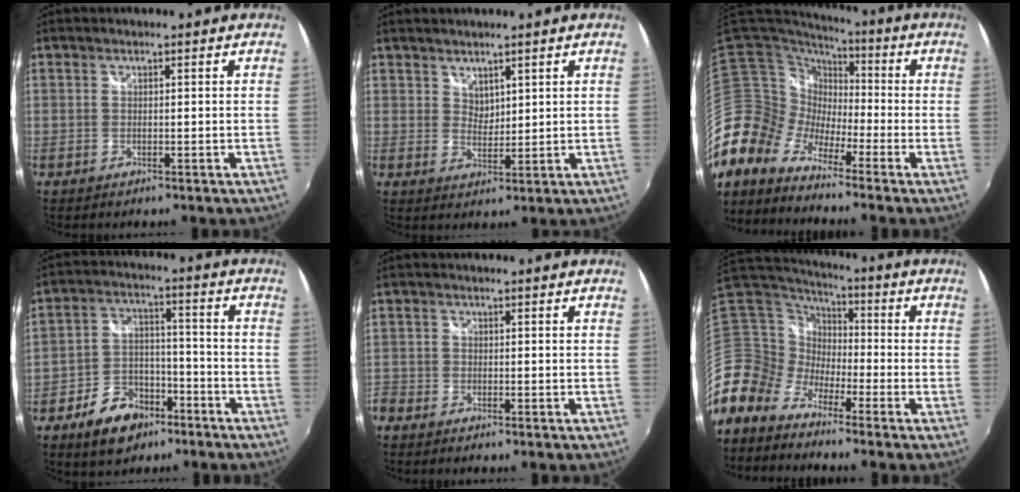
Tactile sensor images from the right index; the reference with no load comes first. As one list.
[{"total": 2.8, "force": [2.1, 1.6, 0.7], "torque": [-0.005, 0.002, 0.040]}, {"total": 7.6, "force": [-5.0, 5.4, 2.1], "torque": [-0.035, 0.027, -0.126]}, {"total": 10.9, "force": [-7.0, 6.7, 5.0], "torque": [-0.109, 0.022, -0.109]}, {"total": 3.6, "force": [-2.5, 2.5, 0.7], "torque": [-0.028, -0.004, -0.054]}, {"total": 8.2, "force": [-5.4, 5.9, 1.7], "torque": [-0.039, 0.034, -0.141]}]